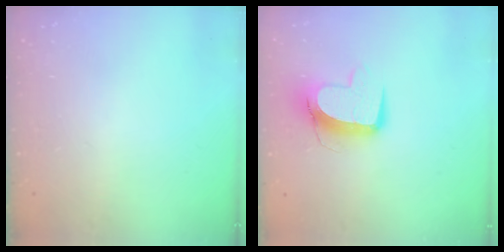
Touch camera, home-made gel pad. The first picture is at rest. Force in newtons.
{"total": 11.0, "press": 11.0, "slide": 1.4}